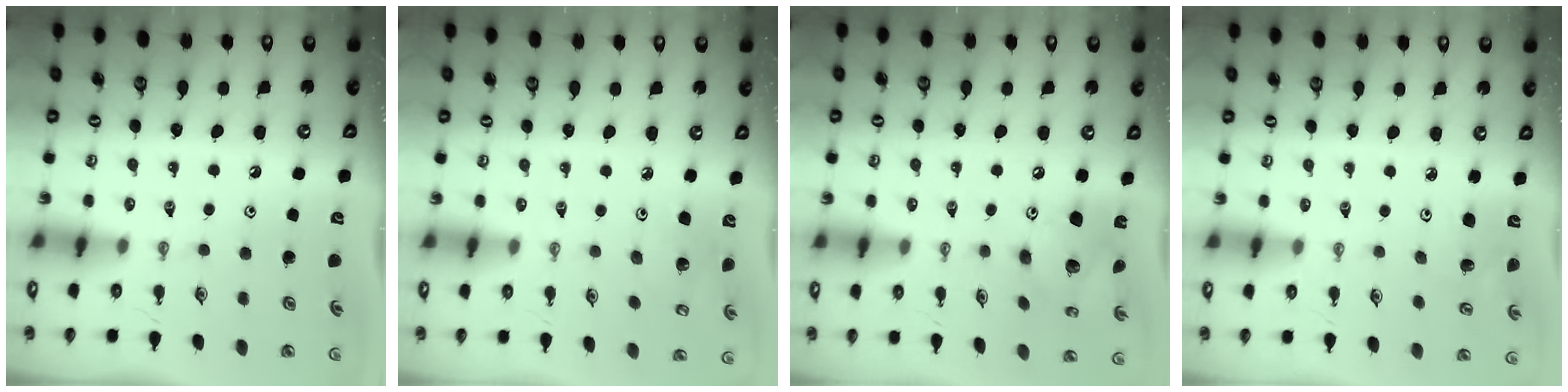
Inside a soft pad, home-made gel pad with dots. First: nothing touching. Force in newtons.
{"total": 4.1, "press": 3.7, "slide": 1.8}
{"total": 14.0, "press": 13.9, "slide": 1.1}
{"total": 4.3, "press": 4.1, "slide": 1.2}